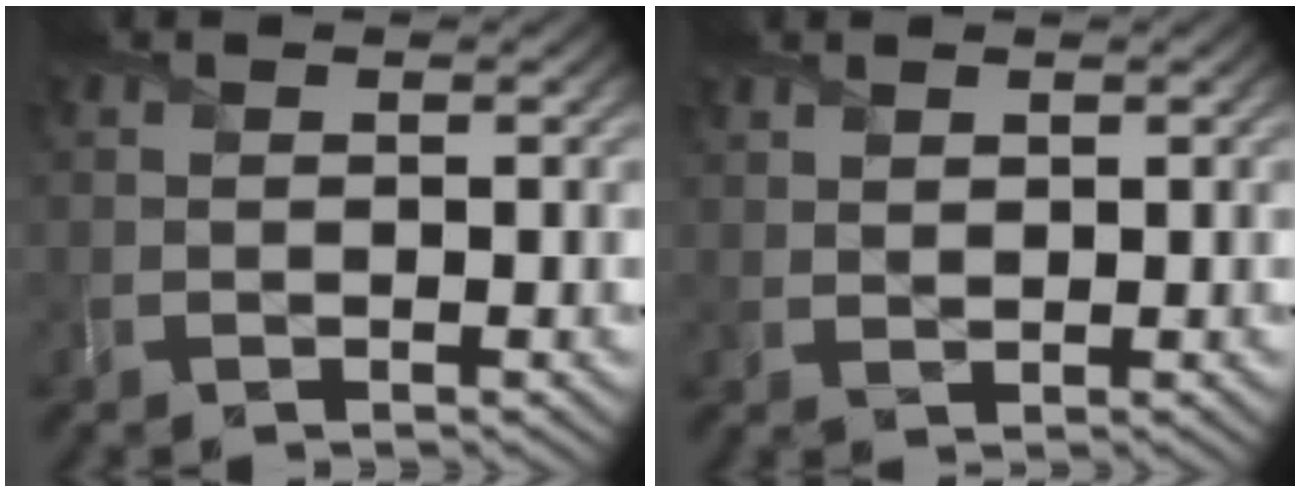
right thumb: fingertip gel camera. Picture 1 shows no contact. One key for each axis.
{"total": 1.3, "fx": 1.1, "fy": 0.6, "fz": 0.2, "tx": -0.009, "ty": 0.000, "tz": 0.026}